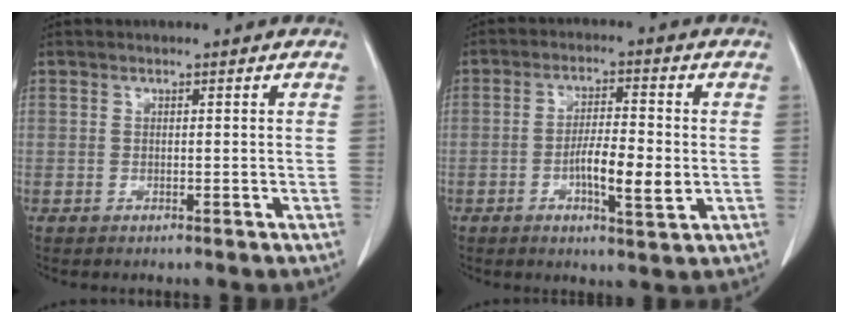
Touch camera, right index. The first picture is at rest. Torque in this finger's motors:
{"motor_torque": [1.19, -0.47, 0.60, 0.09]}